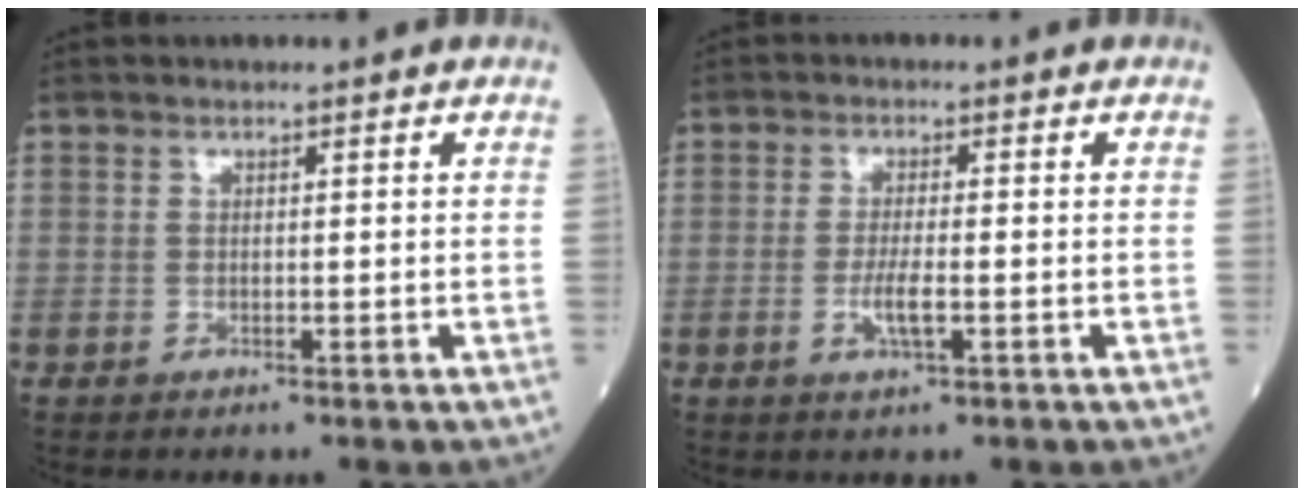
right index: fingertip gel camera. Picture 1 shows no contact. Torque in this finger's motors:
{"motor_torque": [0.16, -0.03, 0.30, 0.09]}